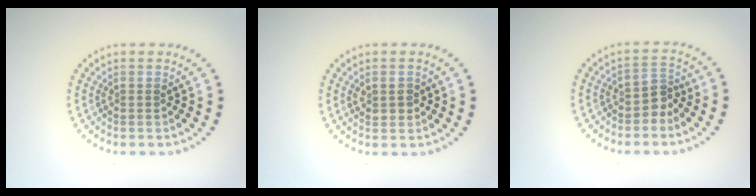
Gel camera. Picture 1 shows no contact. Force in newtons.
{"total": 1.5, "press": 1.5, "slide": 0.4}
{"total": 2.1, "press": 1.6, "slide": 1.3}